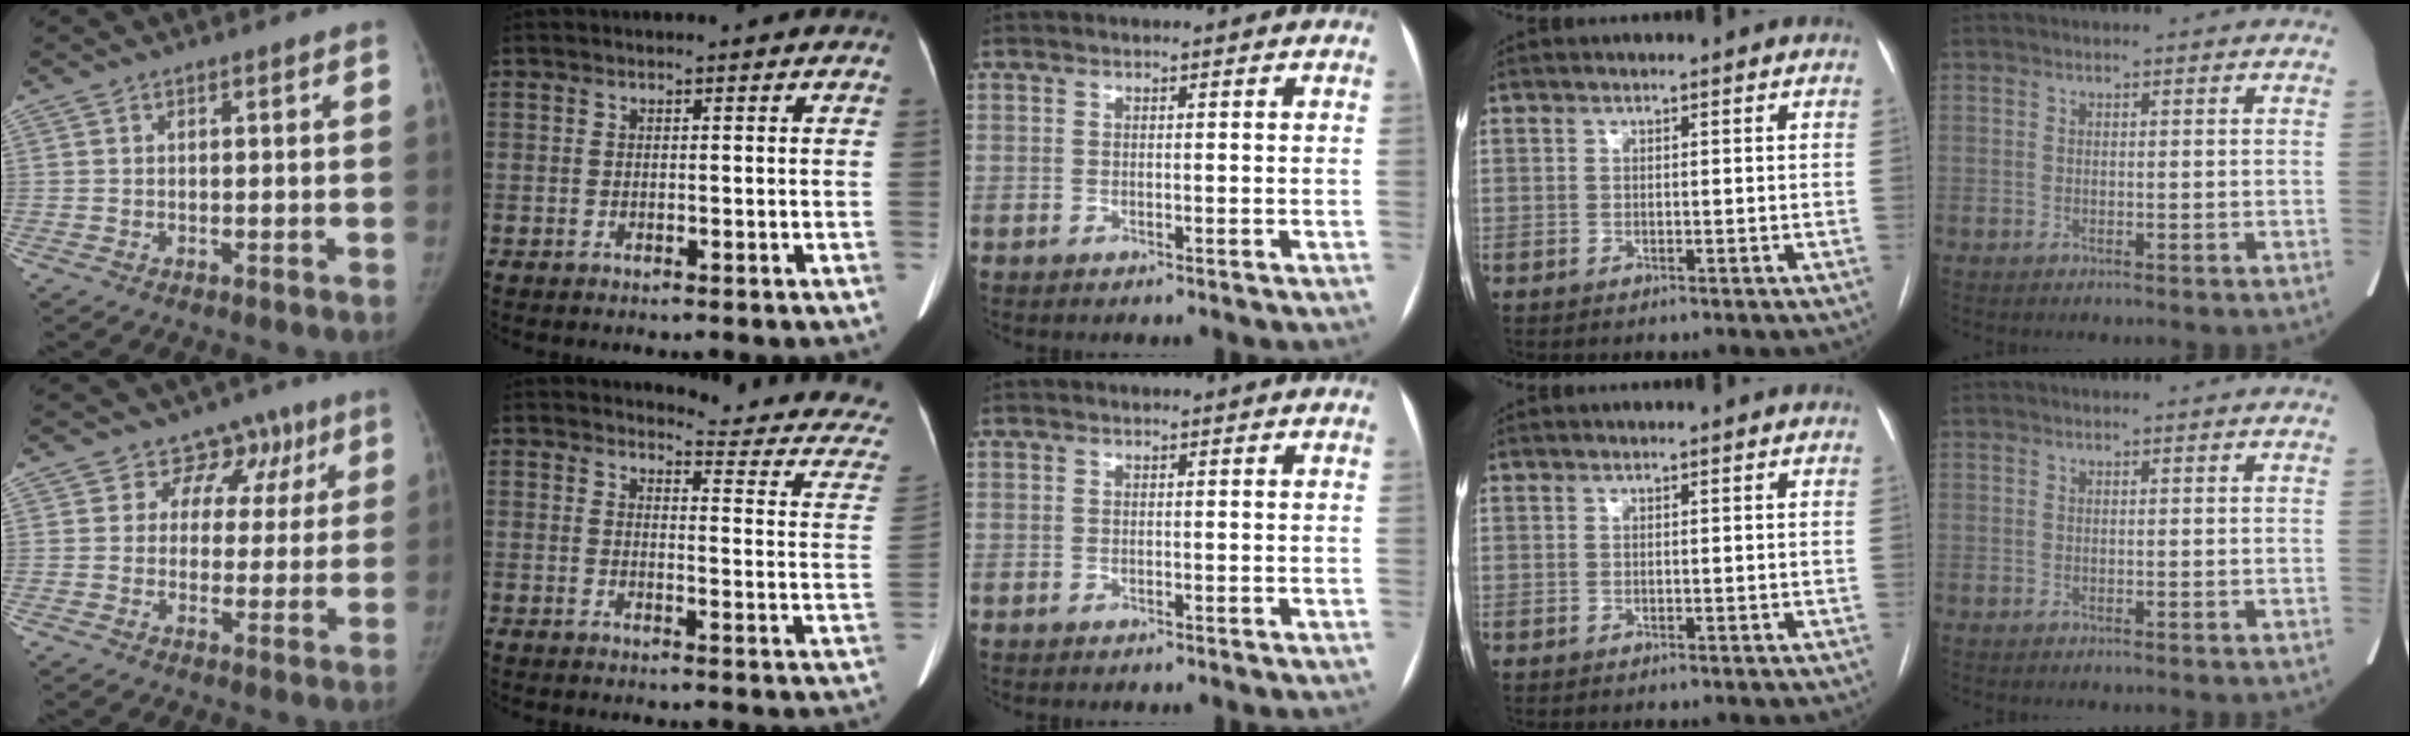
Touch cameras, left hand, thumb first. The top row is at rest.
{"thumb": {"total": 8.6, "force": [4.5, 7.2, 1.7], "torque": [0.036, -0.002, 0.050]}, "index": {"total": 12.8, "force": [12.7, 0.6, 1.1], "torque": [0.003, -0.102, 0.115]}}